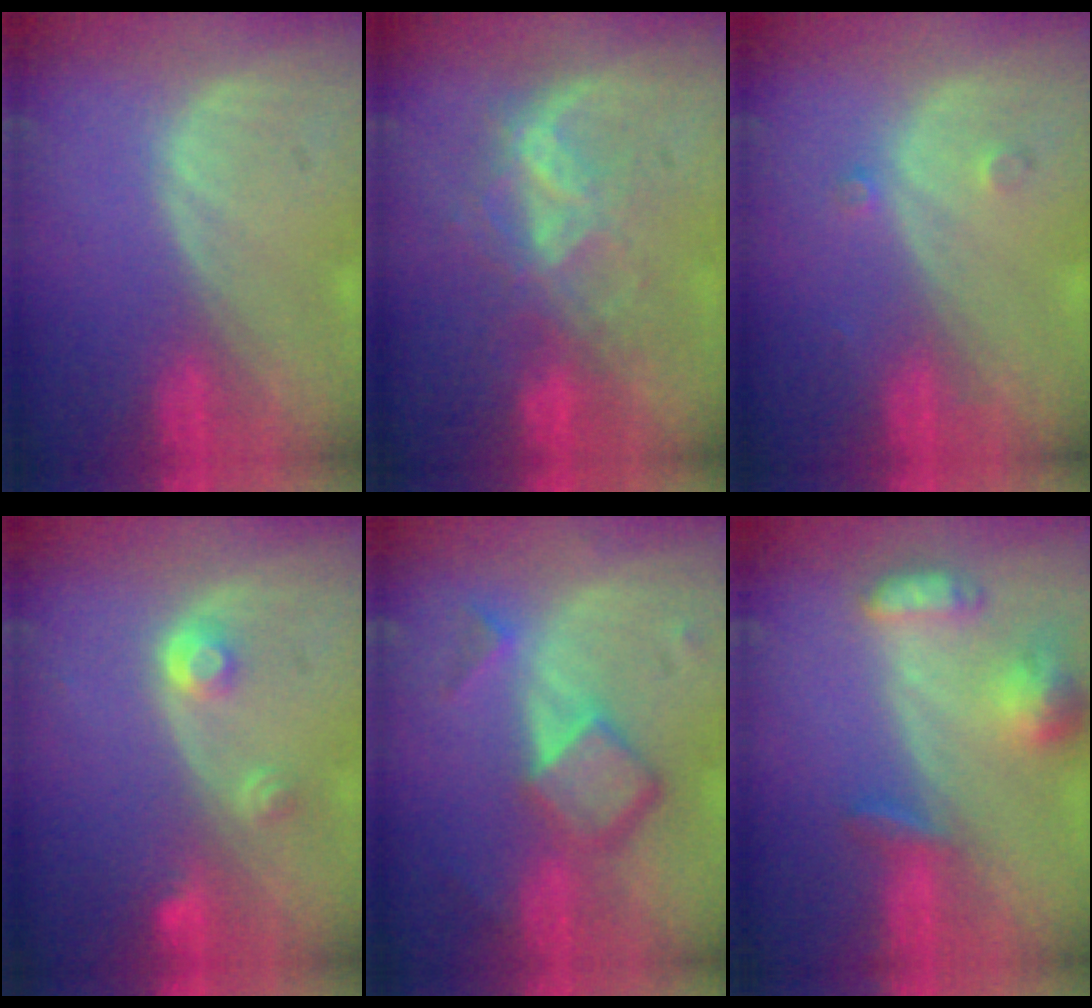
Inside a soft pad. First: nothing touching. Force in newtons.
{"total": 6.8, "press": 6.2, "slide": 2.8}
{"total": 1.5, "press": 1.2, "slide": 0.8}
{"total": 2.9, "press": 2.7, "slide": 1.0}
{"total": 6.9, "press": 5.9, "slide": 3.6}
{"total": 6.3, "press": 6.2, "slide": 0.9}